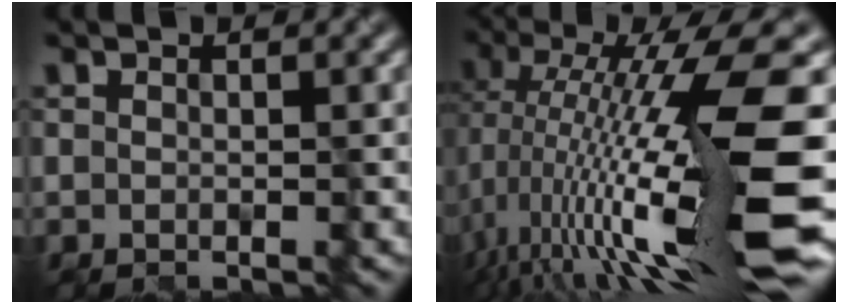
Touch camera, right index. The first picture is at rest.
{"total": 16.4, "force": [-2.3, 3.8, 15.8], "torque": [-0.276, 0.010, -0.036]}